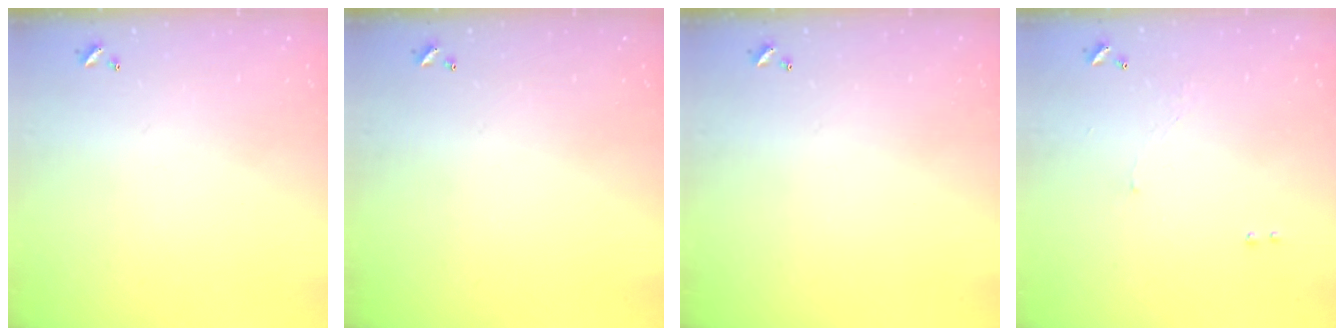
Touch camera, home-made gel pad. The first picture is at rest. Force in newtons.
{"total": 0.0}
{"total": 0.0}
{"total": 1.3, "press": 1.2, "slide": 0.5}